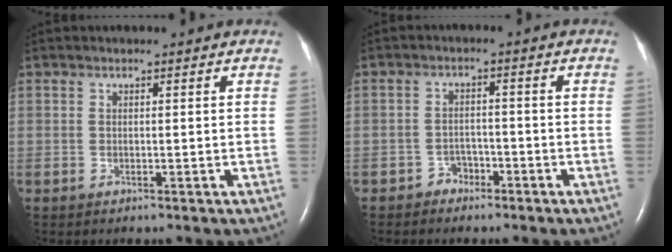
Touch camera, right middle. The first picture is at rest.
{"total": 2.2, "force": [-1.6, 1.4, 0.2], "torque": [0.000, 0.008, -0.028]}